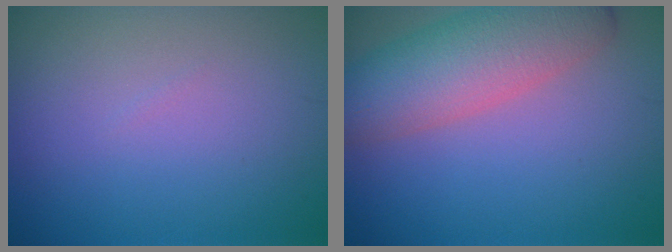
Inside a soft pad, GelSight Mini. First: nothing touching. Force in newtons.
{"total": 7.0, "press": 7.0, "slide": 0.3}